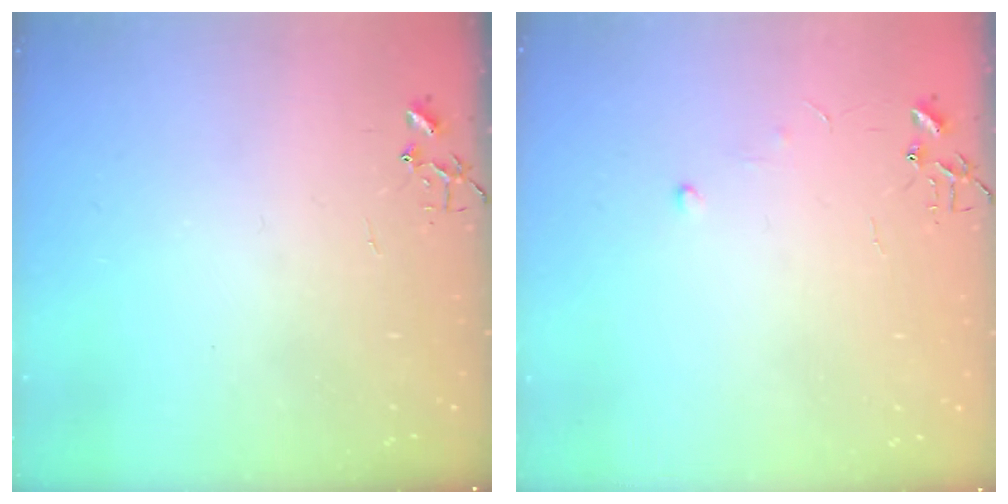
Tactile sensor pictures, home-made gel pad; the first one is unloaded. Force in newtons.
{"total": 4.4, "press": 4.3, "slide": 0.4}